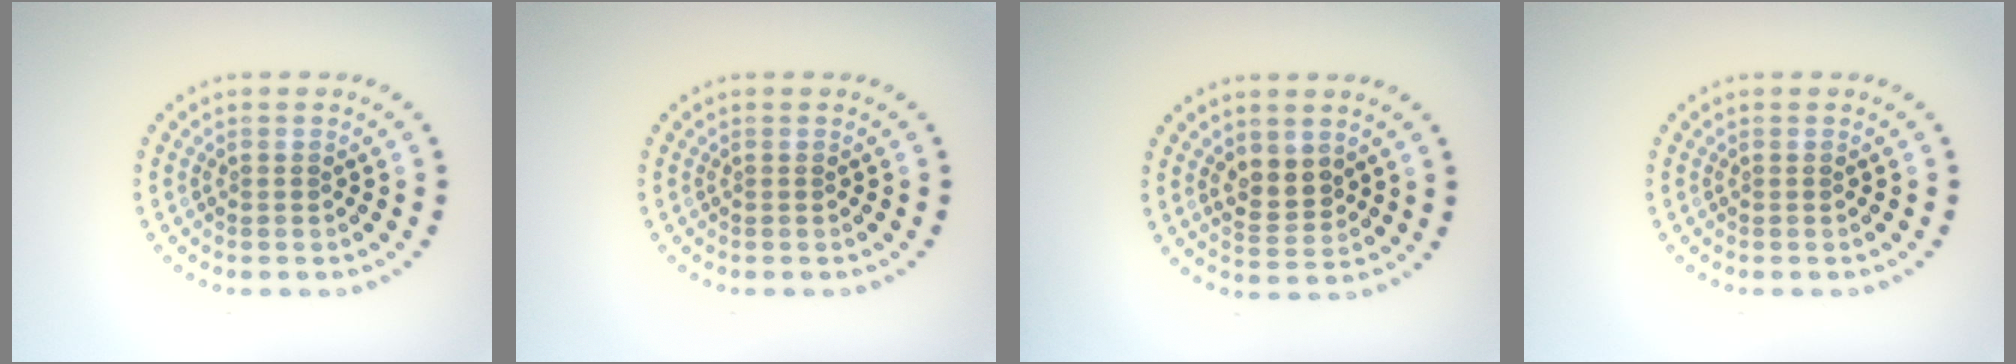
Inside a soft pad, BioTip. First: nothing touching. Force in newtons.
{"total": 0.0}
{"total": 2.7, "press": 2.5, "slide": 0.9}
{"total": 0.0}